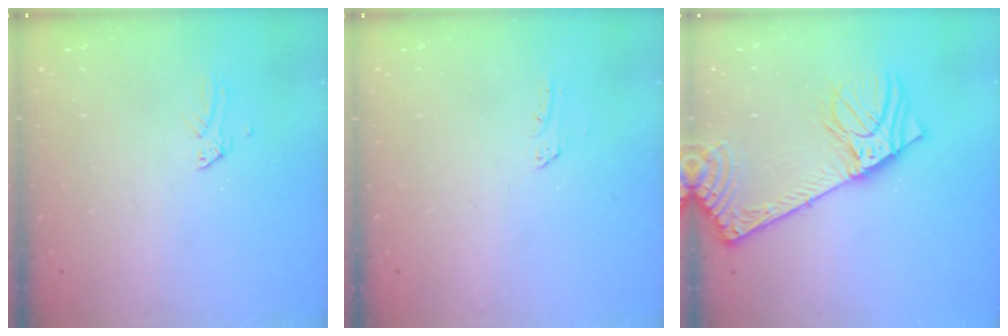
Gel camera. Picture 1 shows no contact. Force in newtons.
{"total": 1.4, "press": 1.4, "slide": 0.1}
{"total": 14.7, "press": 14.3, "slide": 3.6}